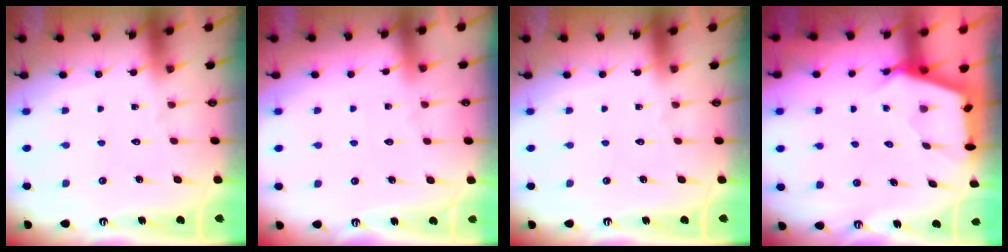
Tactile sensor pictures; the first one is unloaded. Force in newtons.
{"total": 1.6, "press": 1.6, "slide": 0.3}
{"total": 0.0}
{"total": 2.7, "press": 2.7, "slide": 0.3}